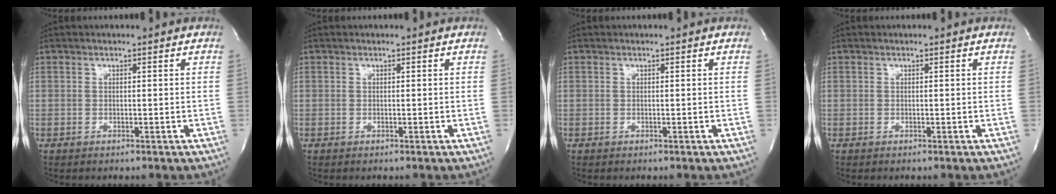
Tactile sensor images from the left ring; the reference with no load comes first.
{"total": 0.0}
{"total": 0.0}
{"total": 0.0}